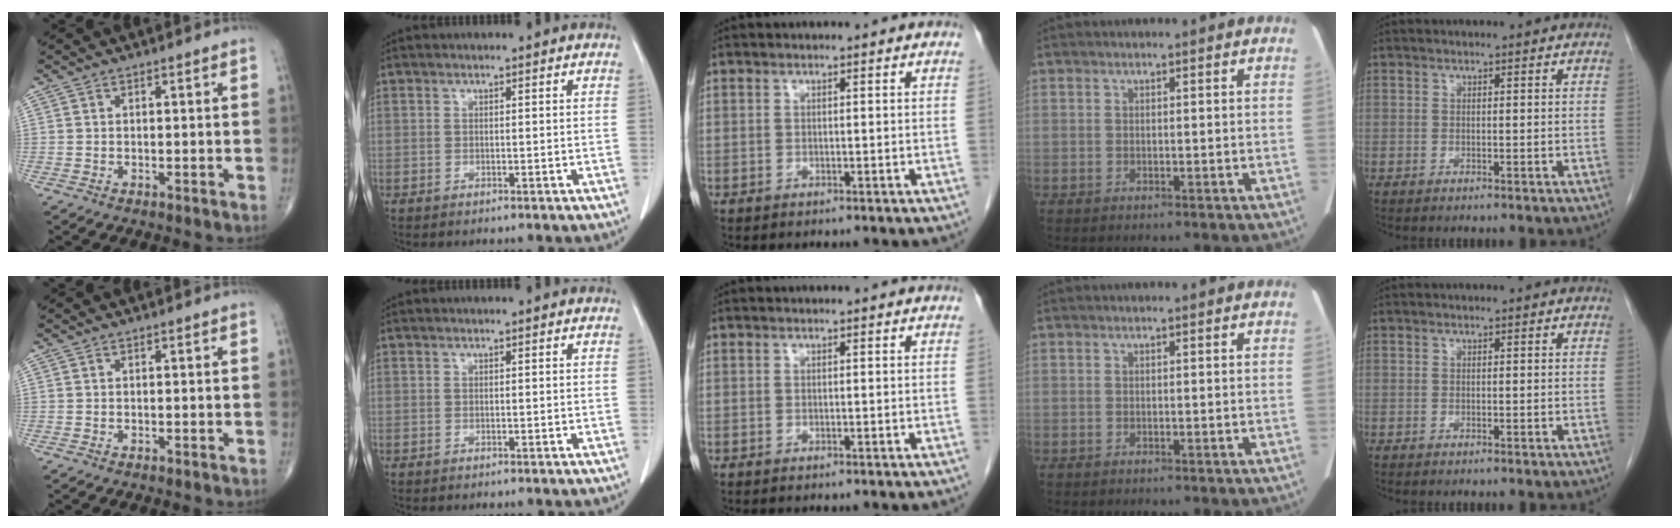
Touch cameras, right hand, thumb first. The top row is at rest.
{}